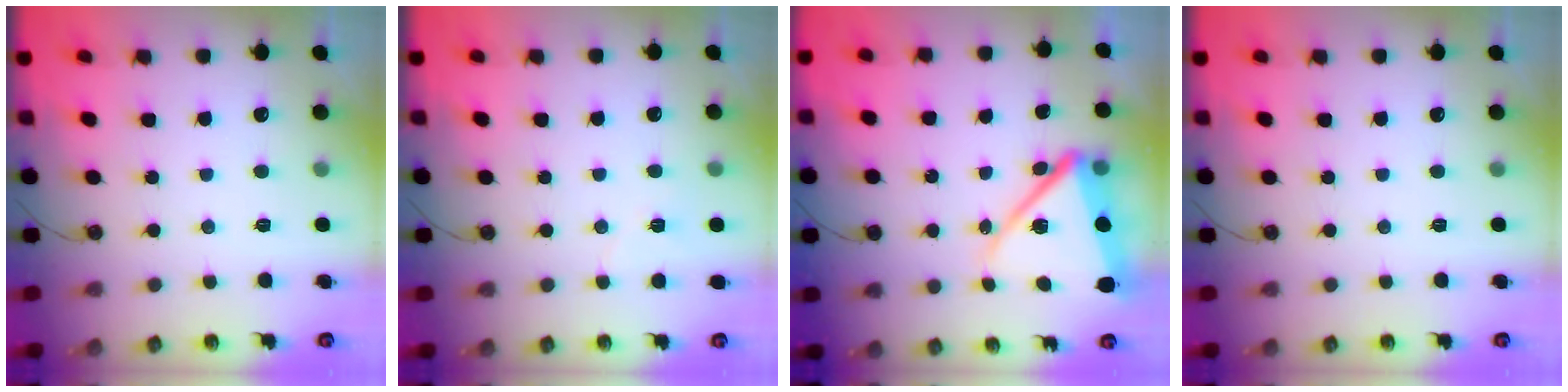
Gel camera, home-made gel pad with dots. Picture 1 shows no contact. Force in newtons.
{"total": 6.3, "press": 5.7, "slide": 2.8}
{"total": 14.9, "press": 14.8, "slide": 1.4}
{"total": 0.0}